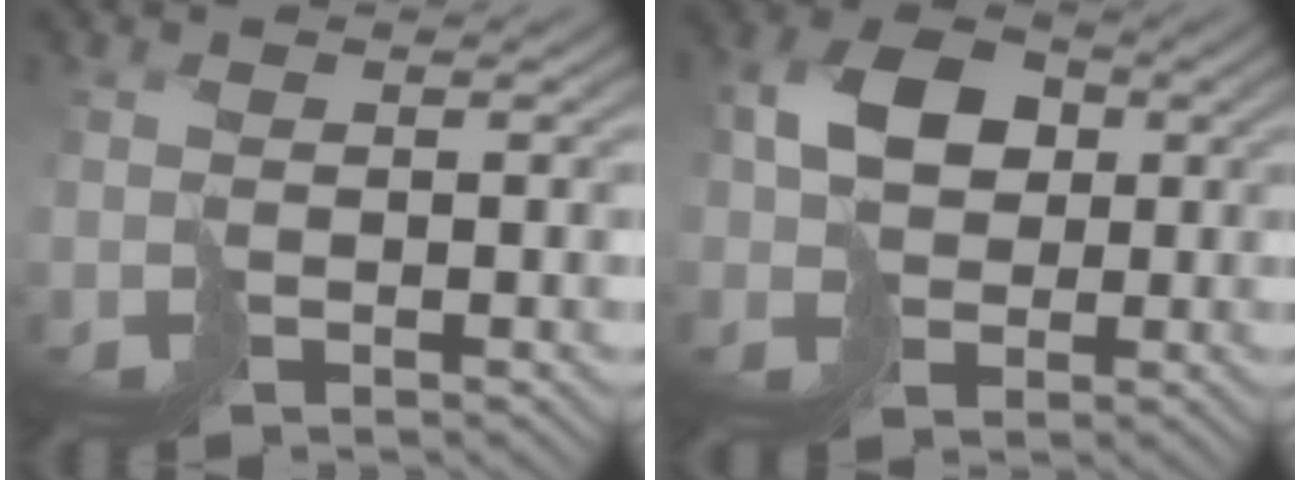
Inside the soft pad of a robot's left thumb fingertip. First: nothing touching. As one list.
[{"total": 6.9, "force": [1.0, 5.3, 4.3], "torque": [-0.092, 0.009, 0.012]}]